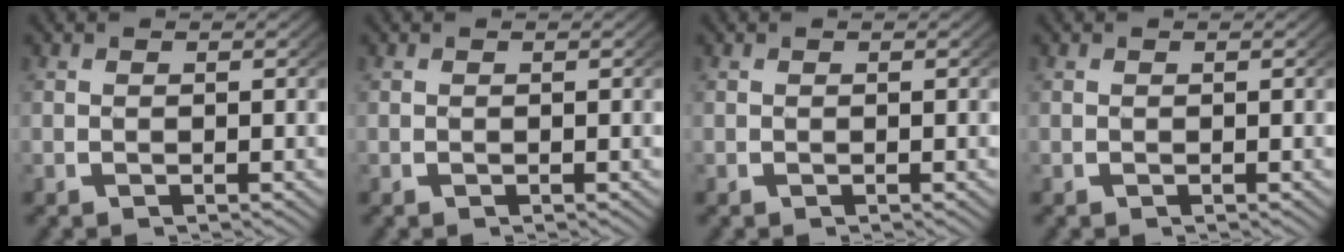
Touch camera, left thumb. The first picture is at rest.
{"total": 0.0}
{"total": 0.0}
{"total": 0.0}